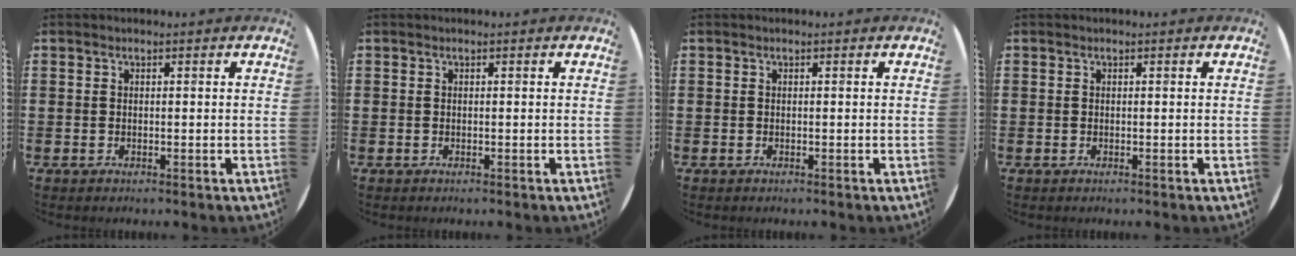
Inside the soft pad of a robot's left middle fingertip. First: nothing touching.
{"total": 0.0}
{"total": 0.0}
{"total": 0.0}